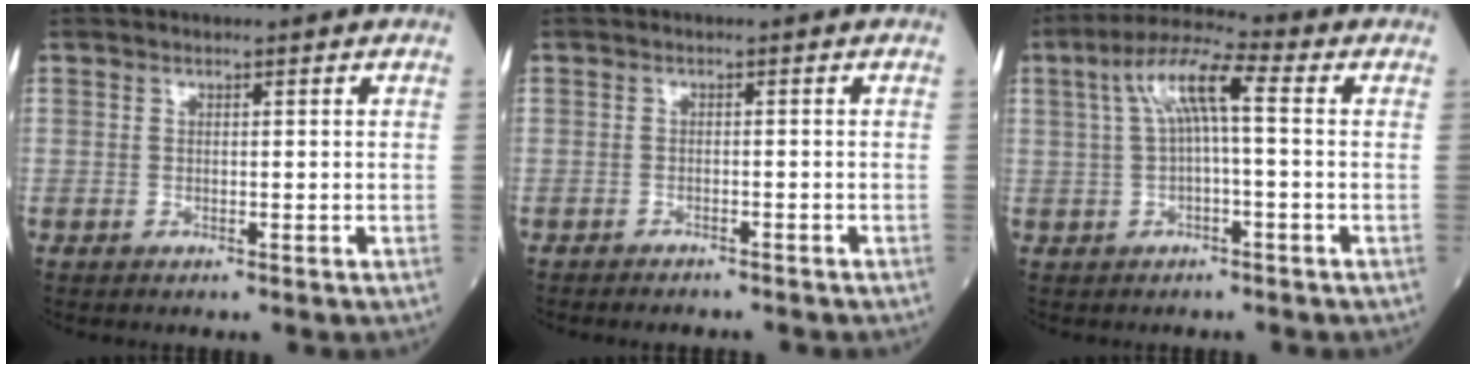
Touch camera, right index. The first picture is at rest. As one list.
[{"total": 3.7, "force": [-3.5, 0.8, 1.1], "torque": [-0.012, -0.002, -0.044]}, {"total": 7.9, "force": [1.3, 1.2, 7.7], "torque": [-0.146, 0.035, 0.022]}]